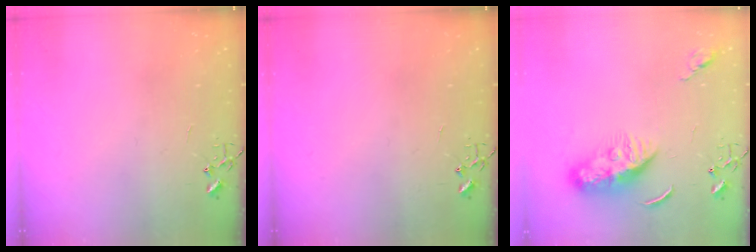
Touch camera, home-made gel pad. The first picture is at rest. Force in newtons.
{"total": 0.0}
{"total": 10.3, "press": 10.2, "slide": 0.9}